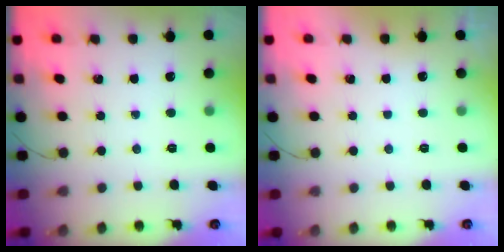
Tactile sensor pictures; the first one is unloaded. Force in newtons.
{"total": 2.8, "press": 2.8, "slide": 0.1}